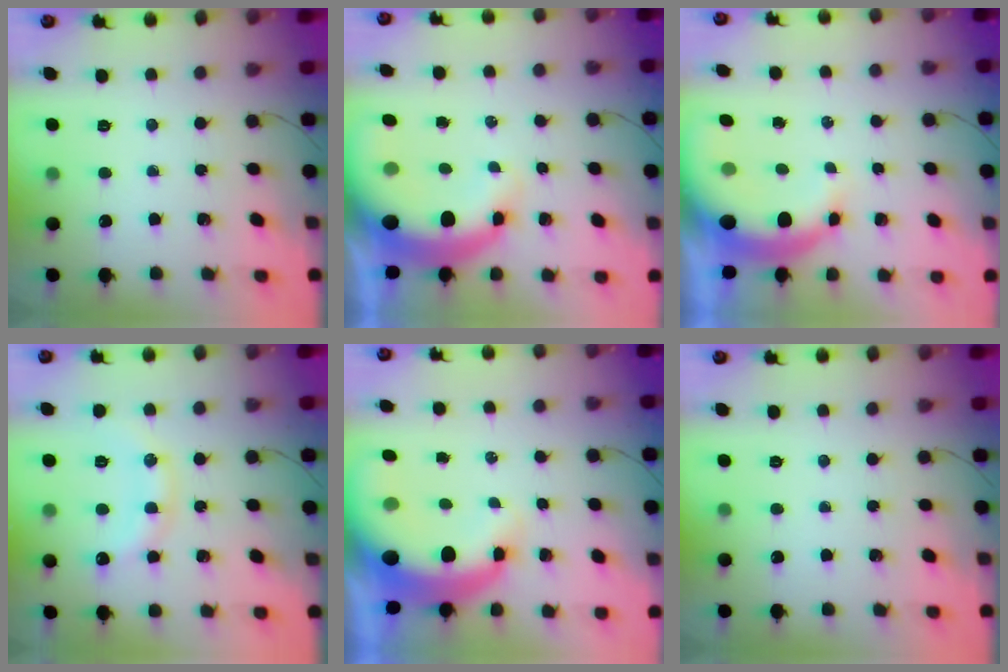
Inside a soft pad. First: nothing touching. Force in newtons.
{"total": 10.4, "press": 10.2, "slide": 2.0}
{"total": 8.4, "press": 8.2, "slide": 1.4}
{"total": 13.4, "press": 13.3, "slide": 0.6}
{"total": 11.8, "press": 11.6, "slide": 2.4}
{"total": 0.0}